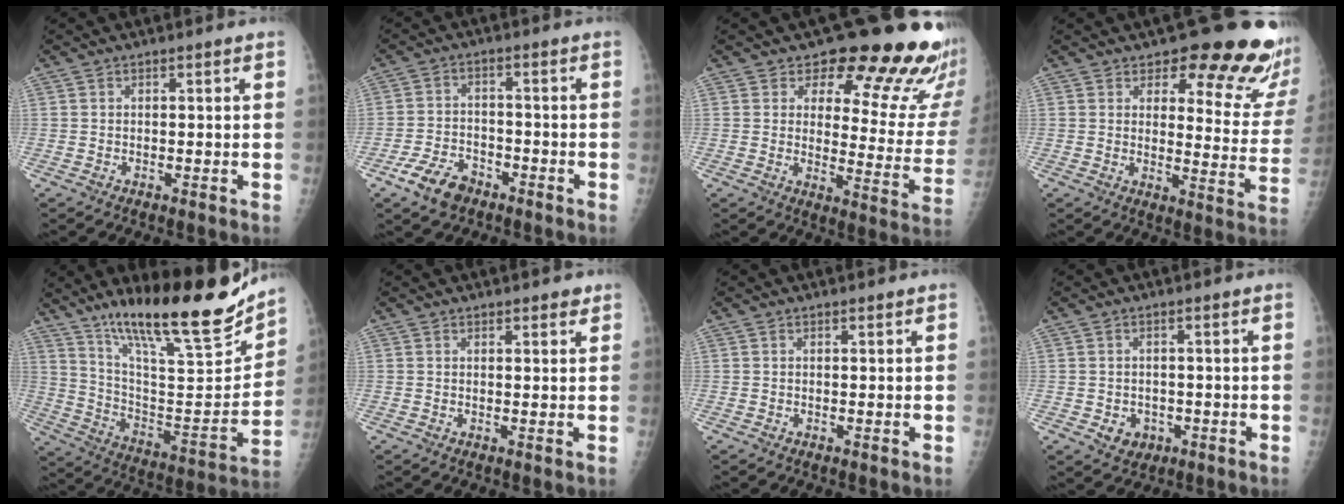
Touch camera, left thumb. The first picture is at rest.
{"total": 7.0, "force": [-4.5, 4.2, 3.3], "torque": [-0.059, 0.021, -0.081]}
{"total": 19.3, "force": [15.4, 7.0, 9.3], "torque": [-0.060, -0.121, 0.174]}
{"total": 18.1, "force": [14.7, 5.6, 8.8], "torque": [-0.056, -0.117, 0.165]}
{"total": 25.0, "force": [18.9, 5.1, 15.6], "torque": [-0.218, -0.095, 0.313]}
{"total": 1.7, "force": [1.3, 0.7, 0.7], "torque": [0.002, -0.007, 0.013]}
{"total": 0.0}
{"total": 3.4, "force": [-1.0, 3.0, 1.3], "torque": [-0.005, 0.002, -0.003]}